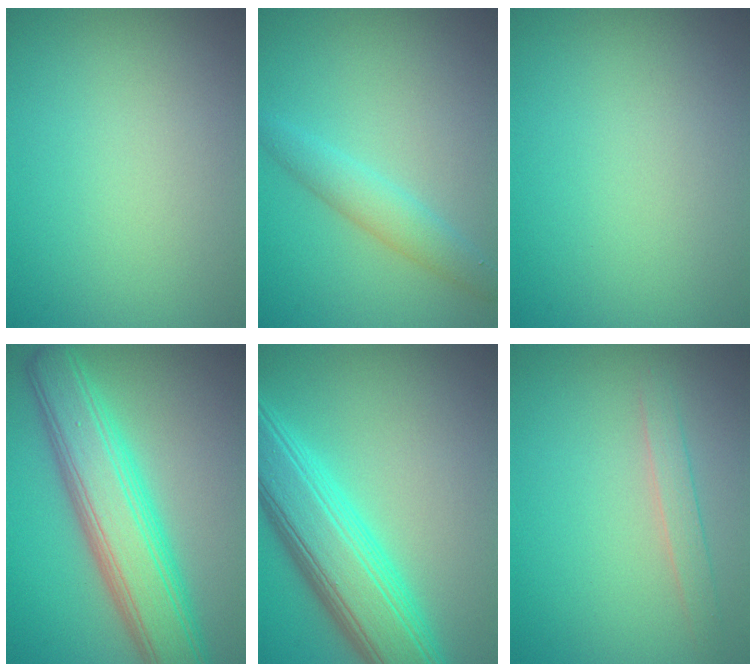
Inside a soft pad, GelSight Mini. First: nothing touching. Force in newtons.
{"total": 2.6, "press": 2.6, "slide": 0.1}
{"total": 0.0}
{"total": 8.6, "press": 8.6, "slide": 0.1}
{"total": 8.8, "press": 8.8, "slide": 0.2}
{"total": 1.6, "press": 1.6, "slide": 0.1}